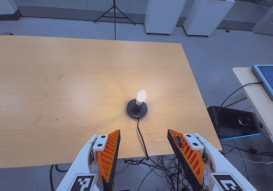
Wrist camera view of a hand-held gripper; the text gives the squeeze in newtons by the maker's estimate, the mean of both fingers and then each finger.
{"total": 0.0}